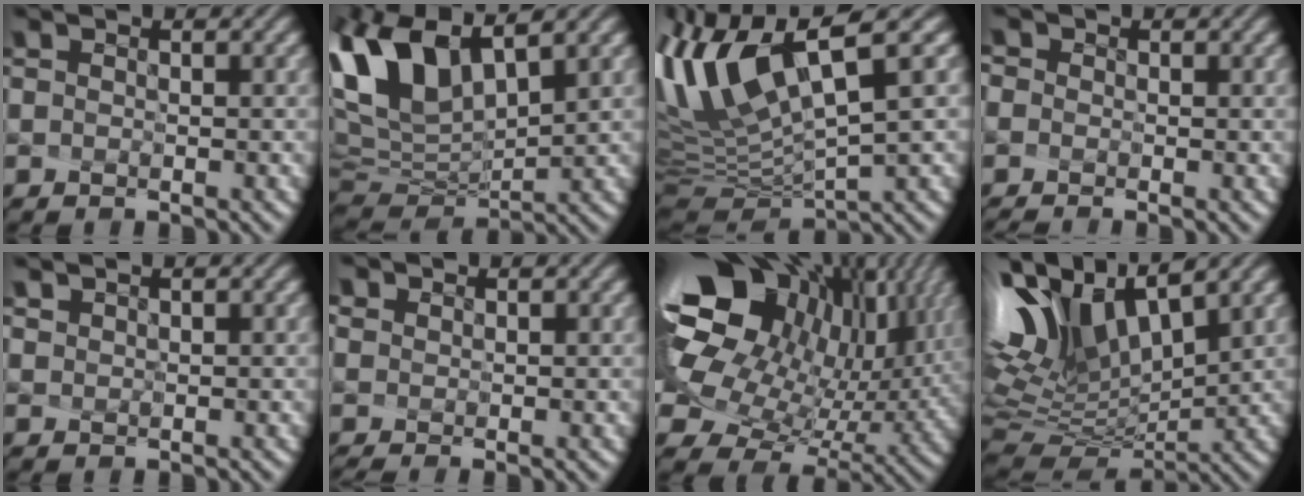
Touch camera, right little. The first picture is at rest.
{"total": 10.4, "force": [5.6, 4.4, 7.5], "torque": [-0.186, -0.001, 0.131]}
{"total": 10.3, "force": [3.8, 2.2, 9.3], "torque": [-0.219, 0.002, 0.098]}
{"total": 1.8, "force": [-0.5, 1.4, 1.0], "torque": [-0.038, 0.003, -0.004]}
{"total": 1.3, "force": [1.2, 0.5, 0.3], "torque": [-0.039, -0.014, 0.046]}
{"total": 1.4, "force": [0.4, 1.0, 0.9], "torque": [-0.050, 0.000, 0.027]}
{"total": 18.4, "force": [5.4, 11.7, 13.2], "torque": [-0.290, -0.009, 0.142]}
{"total": 12.3, "force": [5.4, 5.0, 9.9], "torque": [-0.235, 0.010, 0.117]}